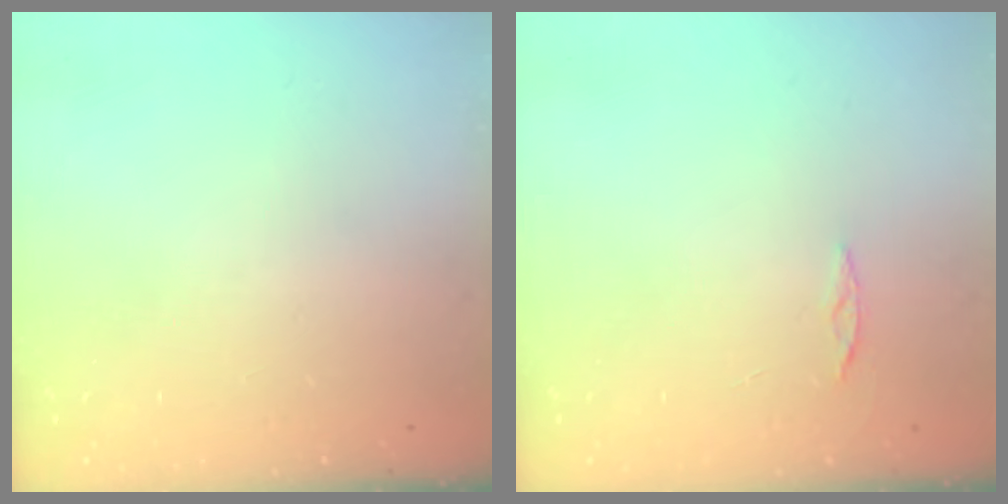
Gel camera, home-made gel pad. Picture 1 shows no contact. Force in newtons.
{"total": 3.1, "press": 3.1, "slide": 0.3}